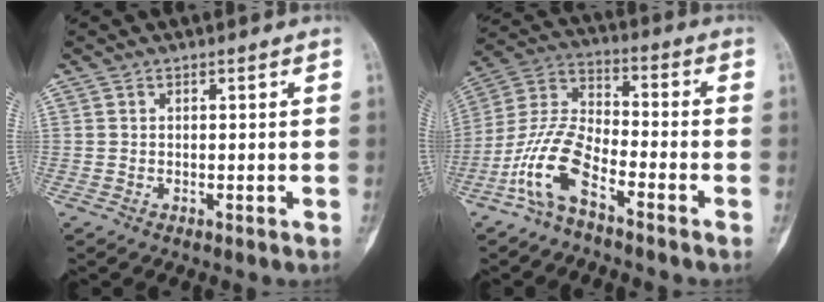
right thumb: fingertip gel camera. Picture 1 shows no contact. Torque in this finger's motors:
{"motor_torque": [0.91, 0.44, 1.16, -0.68, 0.14]}